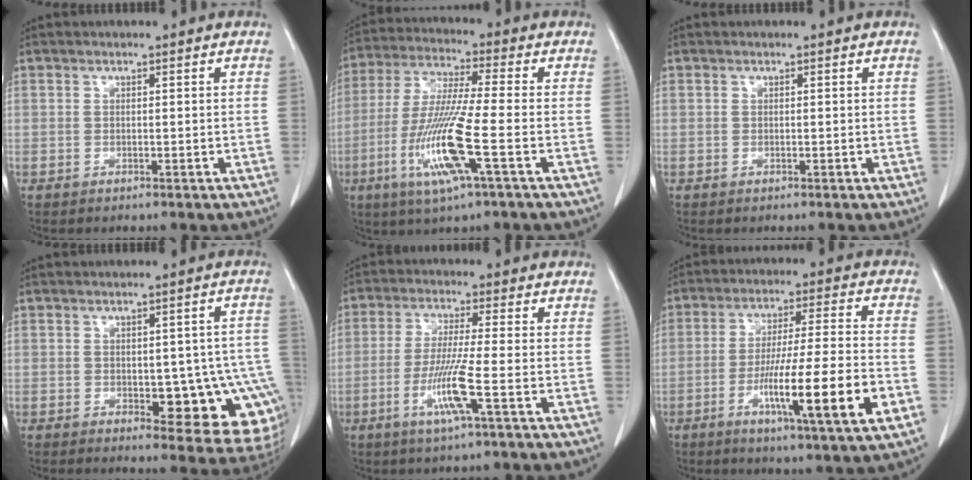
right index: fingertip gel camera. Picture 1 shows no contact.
{"total": 13.3, "force": [-4.4, 0.0, 12.6], "torque": [-0.264, -0.019, -0.089]}
{"total": 0.0}
{"total": 13.2, "force": [-3.3, 5.5, 11.6], "torque": [-0.081, 0.016, -0.027]}
{"total": 7.8, "force": [-2.8, -0.7, 7.3], "torque": [-0.146, -0.016, -0.057]}
{"total": 16.1, "force": [-5.4, 0.2, 15.2], "torque": [-0.250, -0.014, -0.088]}